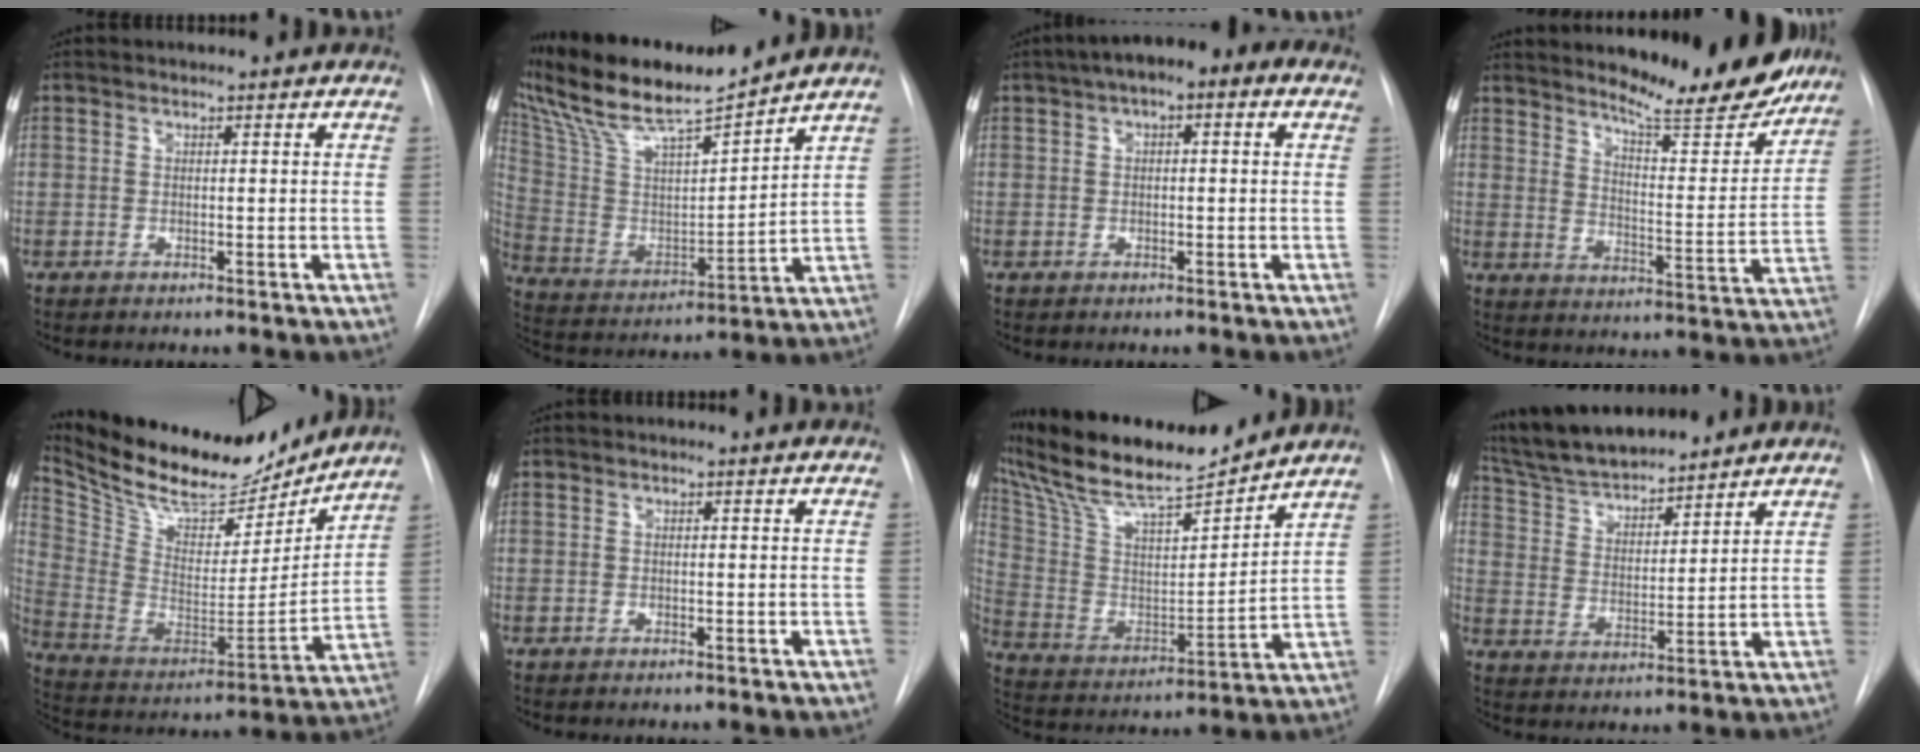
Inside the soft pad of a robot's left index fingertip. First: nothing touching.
{"total": 17.0, "force": [15.0, 1.1, 7.8], "torque": [-0.156, -0.003, 0.280]}
{"total": 7.7, "force": [3.7, 2.7, 6.2], "torque": [-0.099, 0.036, 0.049]}
{"total": 16.2, "force": [14.8, 1.6, 6.4], "torque": [-0.092, -0.054, 0.198]}
{"total": 23.2, "force": [20.3, 7.3, 8.5], "torque": [-0.177, -0.017, 0.327]}
{"total": 0.0}
{"total": 20.2, "force": [17.9, 2.3, 9.0], "torque": [-0.177, 0.003, 0.312]}
{"total": 13.4, "force": [12.3, 2.2, 5.0], "torque": [-0.094, 0.014, 0.223]}